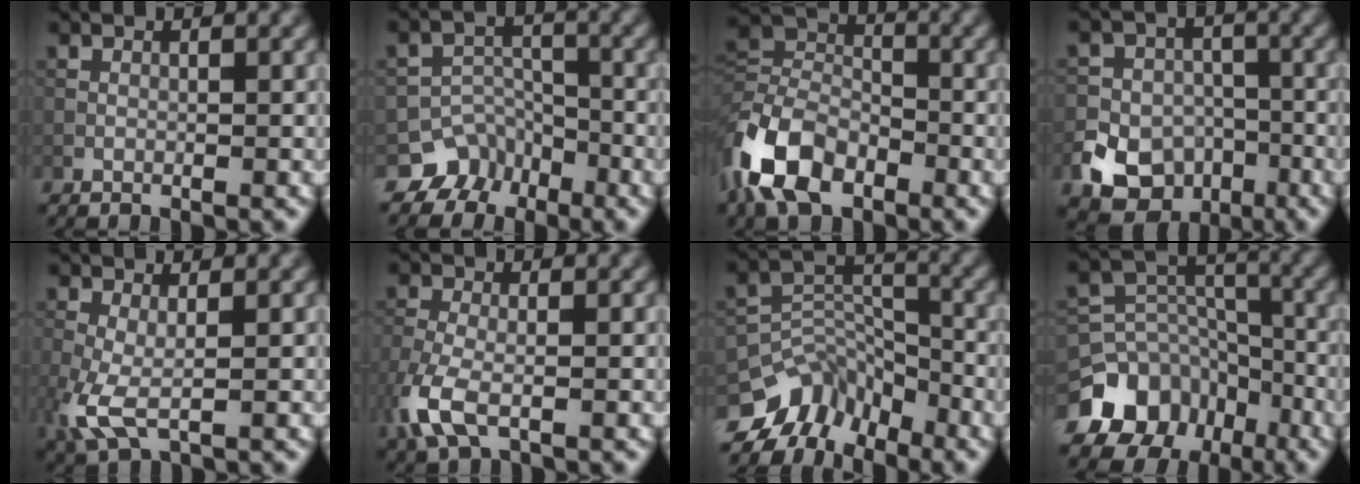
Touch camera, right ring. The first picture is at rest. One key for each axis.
{"total": 5.3, "fx": -3.9, "fy": 3.6, "fz": 0.5, "tx": 0.010, "ty": -0.004, "tz": -0.054}
{"total": 10.0, "fx": -5.1, "fy": 6.2, "fz": 5.9, "tx": -0.131, "ty": -0.010, "tz": -0.116}
{"total": 11.2, "fx": -5.6, "fy": 9.2, "fz": 3.0, "tx": -0.041, "ty": -0.033, "tz": -0.110}
{"total": 3.7, "fx": -0.7, "fy": 1.5, "fz": 3.3, "tx": -0.093, "ty": -0.007, "tz": -0.017}
{"total": 4.7, "fx": -2.0, "fy": 2.1, "fz": 3.6, "tx": -0.098, "ty": -0.009, "tz": -0.048}
{"total": 8.3, "fx": -6.3, "fy": 4.8, "fz": 2.4, "tx": -0.024, "ty": 0.014, "tz": -0.109}
{"total": 12.6, "fx": -8.1, "fy": 9.1, "fz": 3.0, "tx": -0.069, "ty": -0.004, "tz": -0.133}